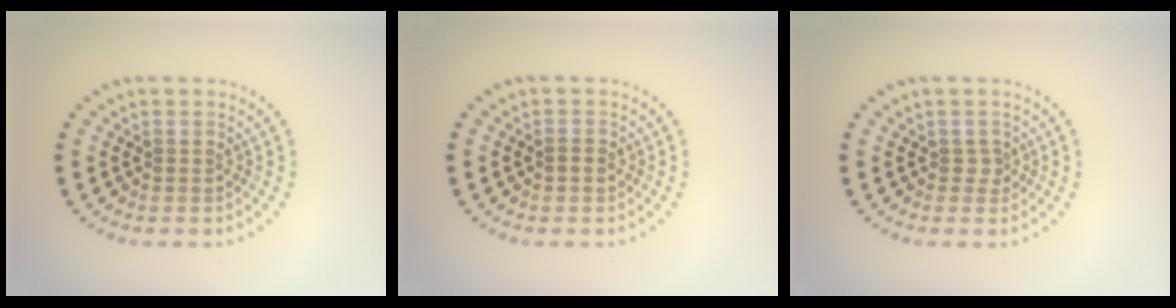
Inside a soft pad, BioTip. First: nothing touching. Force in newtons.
{"total": 0.8, "press": 0.8, "slide": 0.1}
{"total": 0.9, "press": 0.6, "slide": 0.7}